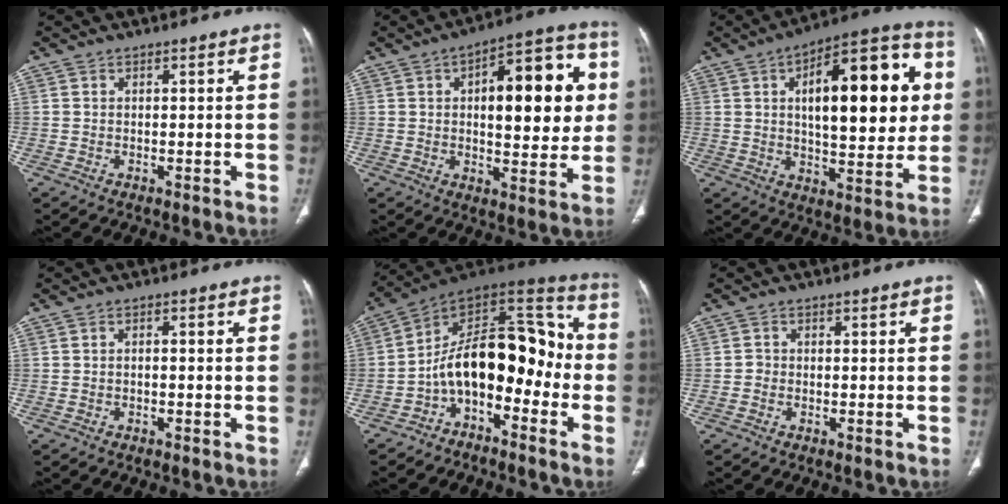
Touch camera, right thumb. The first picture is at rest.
{"total": 19.2, "force": [3.4, 8.5, 16.9], "torque": [-0.182, 0.019, 0.044]}
{"total": 24.3, "force": [4.8, 10.3, 21.5], "torque": [-0.264, 0.012, 0.062]}
{"total": 0.8, "force": [-0.3, 0.4, 0.6], "torque": [-0.011, 0.005, -0.006]}
{"total": 17.2, "force": [-4.6, 9.8, 13.3], "torque": [-0.172, 0.103, -0.087]}
{"total": 1.1, "force": [-0.4, 1.0, 0.4], "torque": [-0.001, 0.005, -0.009]}